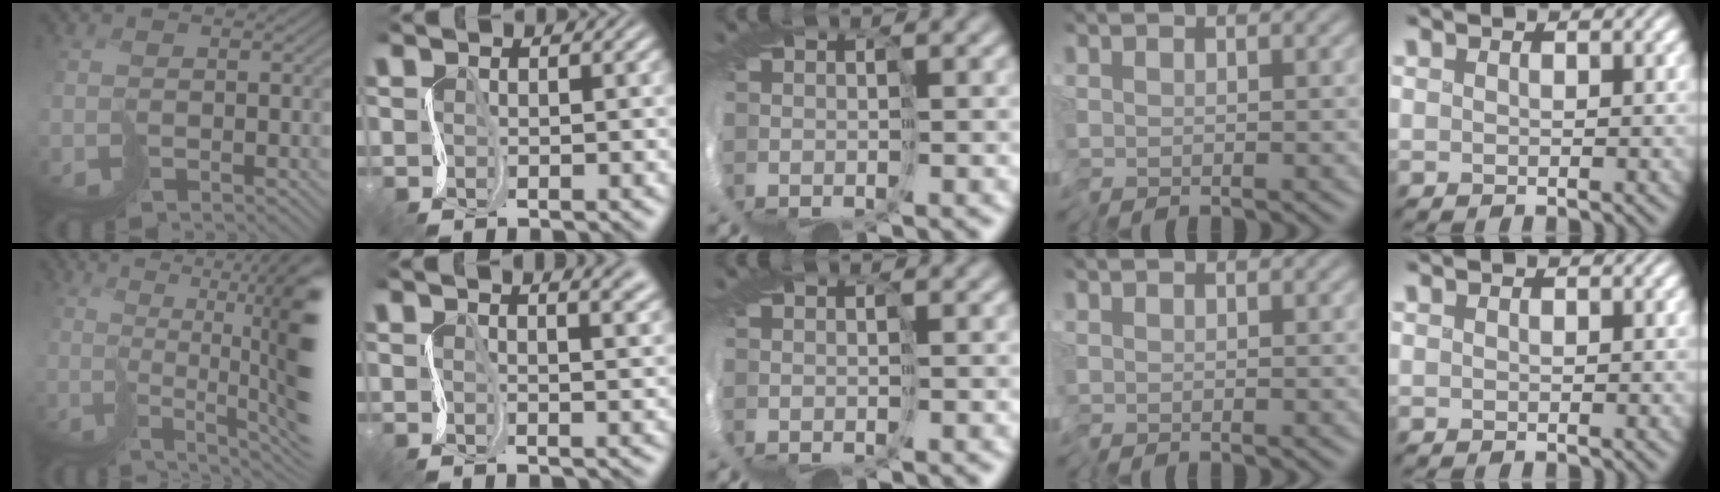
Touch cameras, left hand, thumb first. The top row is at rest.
{"thumb": {"total": 13.9, "force": [0.8, 3.7, 13.4], "torque": [-0.160, 0.005, 0.026]}, "index": {"total": 5.4, "force": [3.1, 2.2, 3.8], "torque": [-0.025, 0.028, 0.012]}}